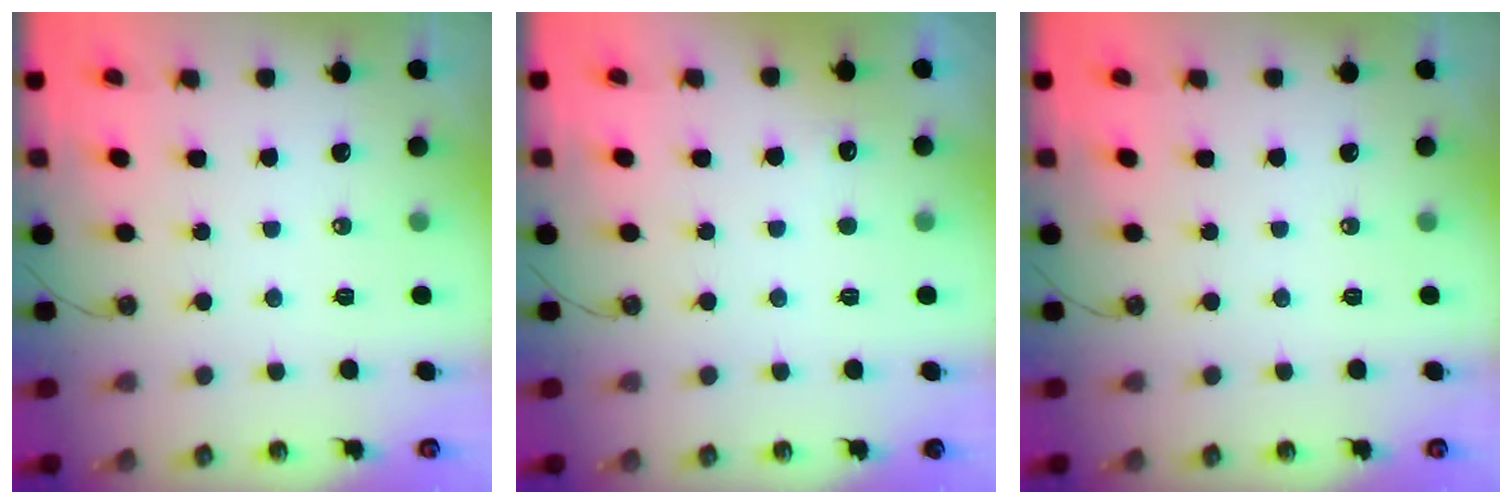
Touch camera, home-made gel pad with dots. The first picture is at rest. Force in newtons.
{"total": 2.5, "press": 2.3, "slide": 1.0}
{"total": 0.0}